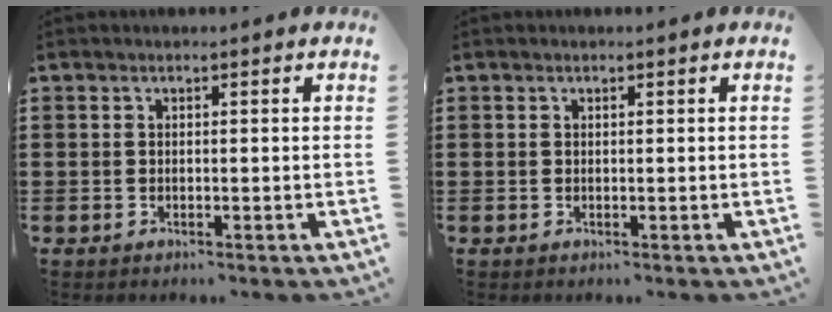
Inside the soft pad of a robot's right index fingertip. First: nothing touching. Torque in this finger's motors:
{"motor_torque": [0.11, 0.35, 0.01, 0.00]}